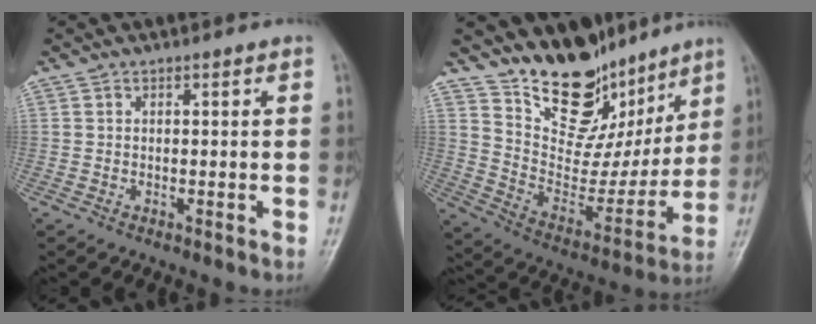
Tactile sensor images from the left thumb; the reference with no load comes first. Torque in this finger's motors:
{"motor_torque": [1.94, 1.45, 1.12, -1.00, 0.03]}